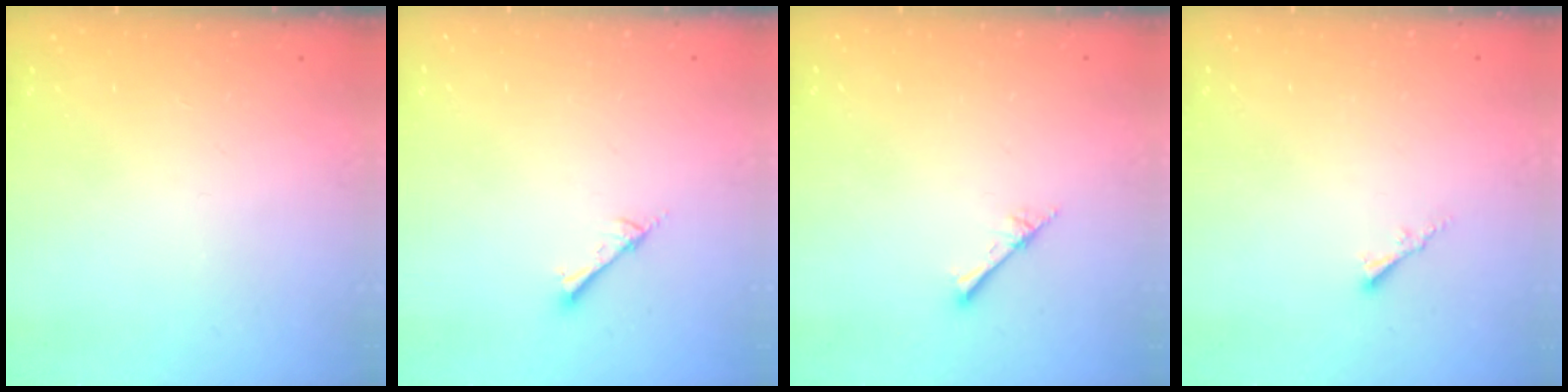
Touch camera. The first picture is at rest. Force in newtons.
{"total": 1.5, "press": 1.4, "slide": 0.2}
{"total": 2.4, "press": 2.4, "slide": 0.3}
{"total": 1.7, "press": 1.6, "slide": 0.5}